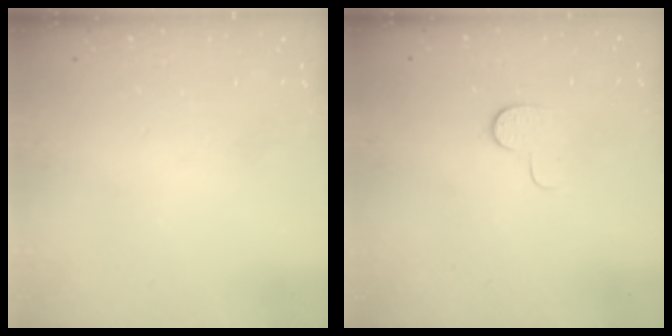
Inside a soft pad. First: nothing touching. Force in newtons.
{"total": 5.7, "press": 5.7, "slide": 0.6}